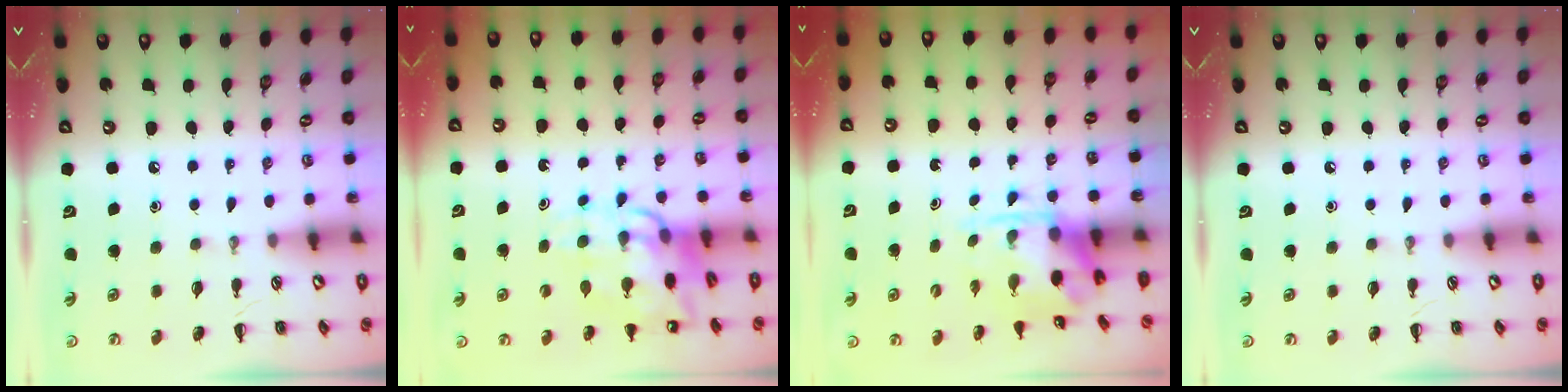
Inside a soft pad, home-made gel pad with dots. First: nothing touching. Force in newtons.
{"total": 13.0, "press": 12.5, "slide": 3.5}
{"total": 3.8, "press": 3.7, "slide": 0.8}
{"total": 0.0}